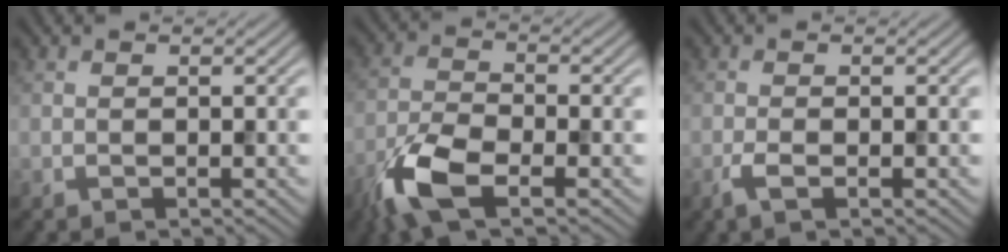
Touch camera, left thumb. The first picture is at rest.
{"total": 8.0, "force": [-4.6, 3.0, 5.9], "torque": [-0.132, -0.008, -0.105]}
{"total": 1.9, "force": [-1.0, 0.5, 1.5], "torque": [-0.035, -0.001, -0.022]}